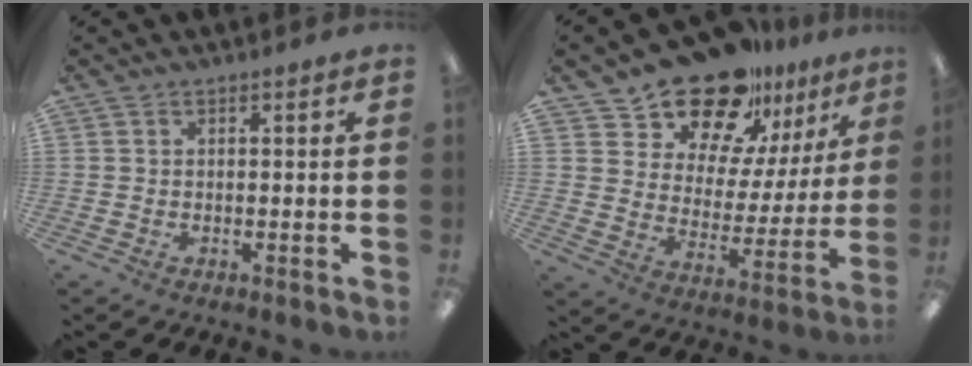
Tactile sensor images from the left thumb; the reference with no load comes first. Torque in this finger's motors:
{"motor_torque": [0.60, 0.80, 1.44, -1.33, 0.07]}